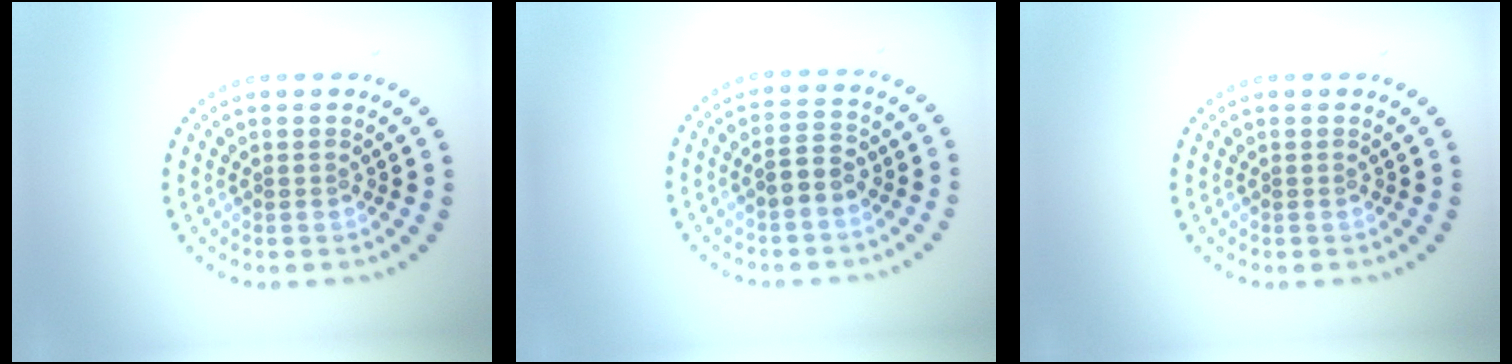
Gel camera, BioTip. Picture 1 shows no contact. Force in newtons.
{"total": 2.4, "press": 2.4, "slide": 0.5}
{"total": 0.0}